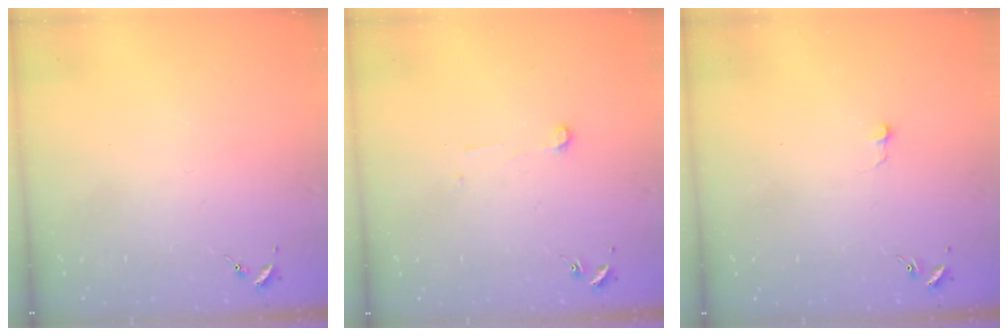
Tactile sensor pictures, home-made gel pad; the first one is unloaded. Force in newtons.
{"total": 3.4, "press": 3.4, "slide": 0.4}
{"total": 3.1, "press": 3.1, "slide": 0.3}